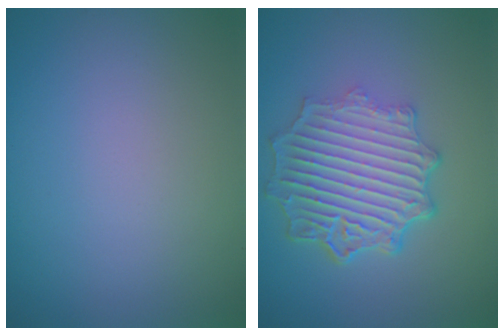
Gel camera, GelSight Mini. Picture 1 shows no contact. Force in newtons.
{"total": 6.9, "press": 5.3, "slide": 4.4}